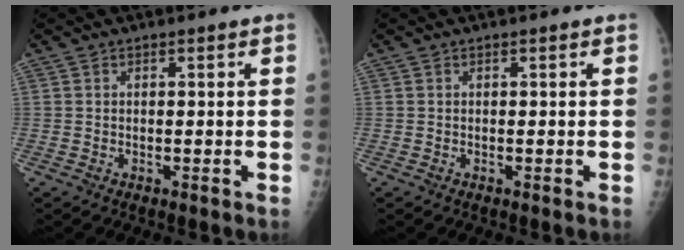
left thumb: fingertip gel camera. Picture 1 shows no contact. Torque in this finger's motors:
{"motor_torque": [0.12, 0.08, -0.09, -0.03, 0.04]}